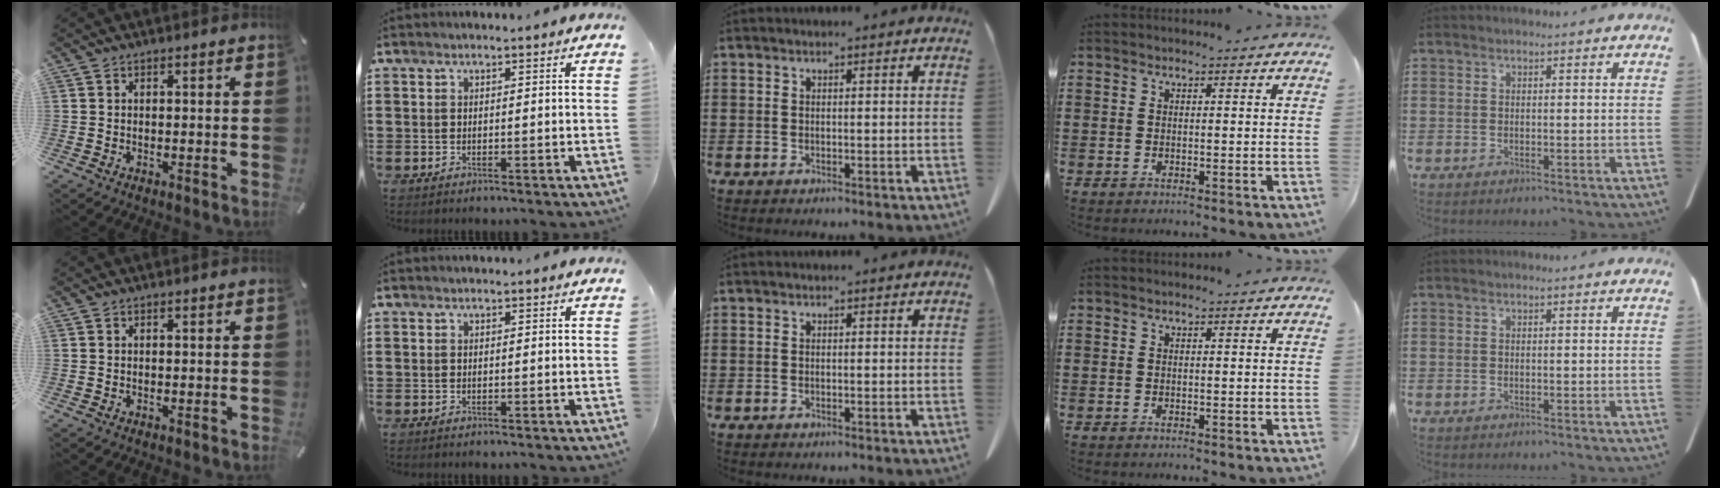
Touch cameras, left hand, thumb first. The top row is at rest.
{}